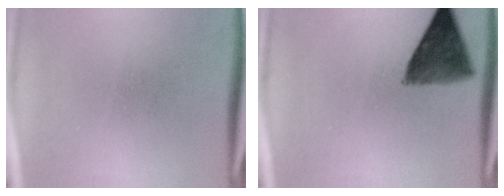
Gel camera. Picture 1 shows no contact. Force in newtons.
{"total": 8.7}